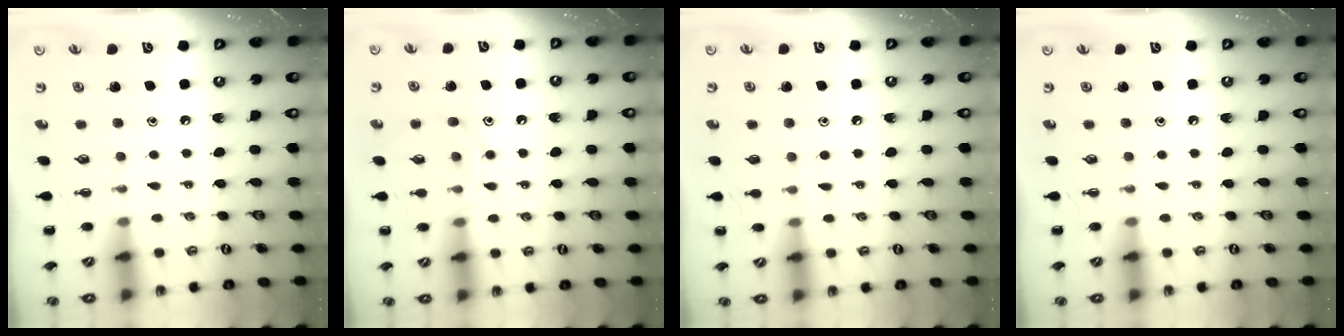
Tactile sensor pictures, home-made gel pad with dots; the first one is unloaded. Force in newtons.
{"total": 10.6, "press": 10.5, "slide": 1.5}
{"total": 3.6, "press": 3.4, "slide": 1.3}
{"total": 0.0}